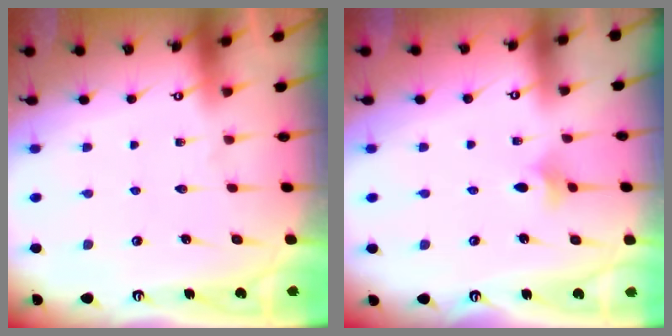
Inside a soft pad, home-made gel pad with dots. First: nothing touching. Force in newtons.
{"total": 3.2, "press": 3.1, "slide": 0.7}